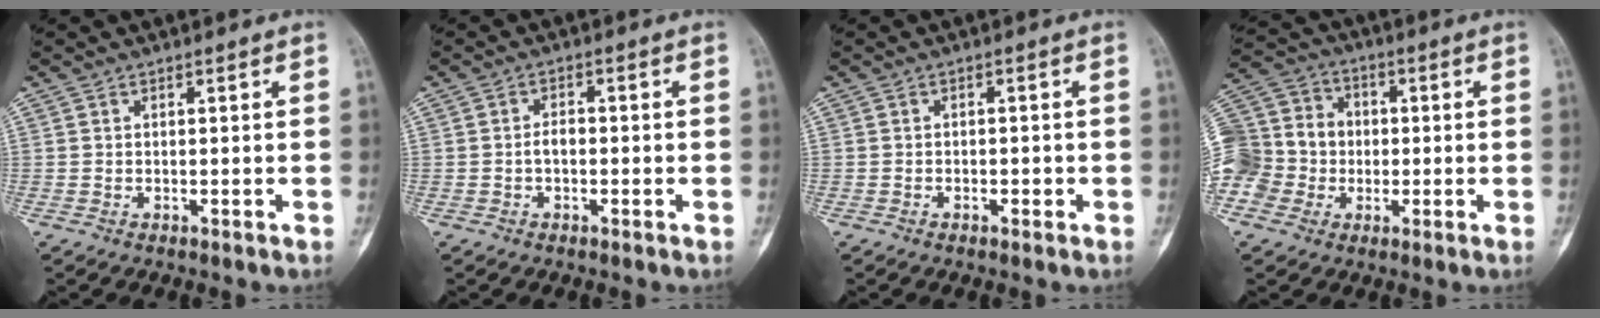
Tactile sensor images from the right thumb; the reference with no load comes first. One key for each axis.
{"total": 2.3, "fx": -0.5, "fy": 1.5, "fz": 1.7, "tx": -0.024, "ty": 0.010, "tz": -0.013}
{"total": 1.7, "fx": -0.6, "fy": 1.0, "fz": 1.2, "tx": -0.017, "ty": 0.010, "tz": -0.008}
{"total": 17.7, "fx": -2.3, "fy": 15.9, "fz": 7.3, "tx": -0.163, "ty": 0.057, "tz": -0.041}